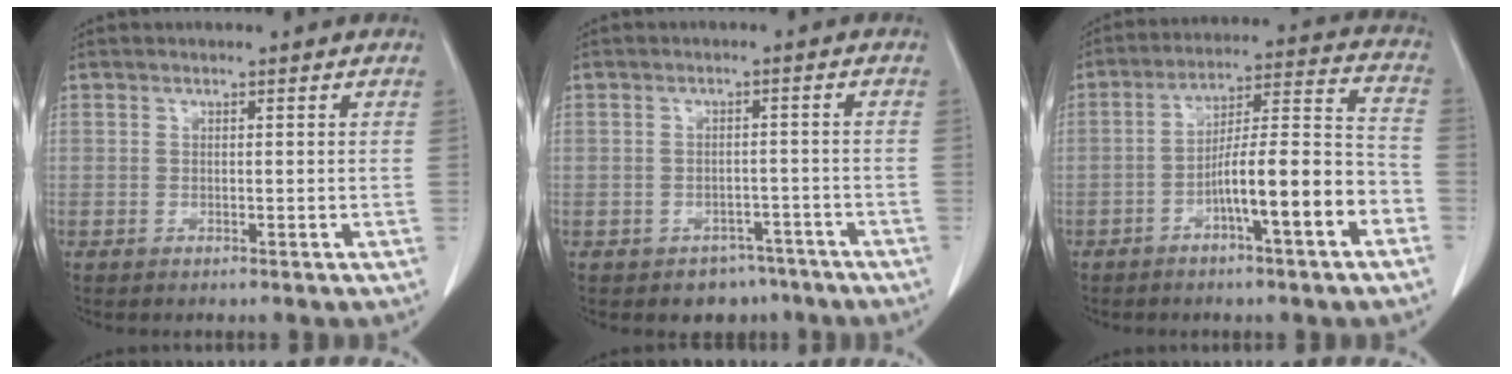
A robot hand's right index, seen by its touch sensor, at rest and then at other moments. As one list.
[{"total": 4.7, "force": [-3.3, 3.4, 0.3], "torque": [0.011, 0.016, -0.042]}, {"total": 12.8, "force": [-5.4, 1.1, 11.5], "torque": [-0.183, 0.023, -0.084]}]